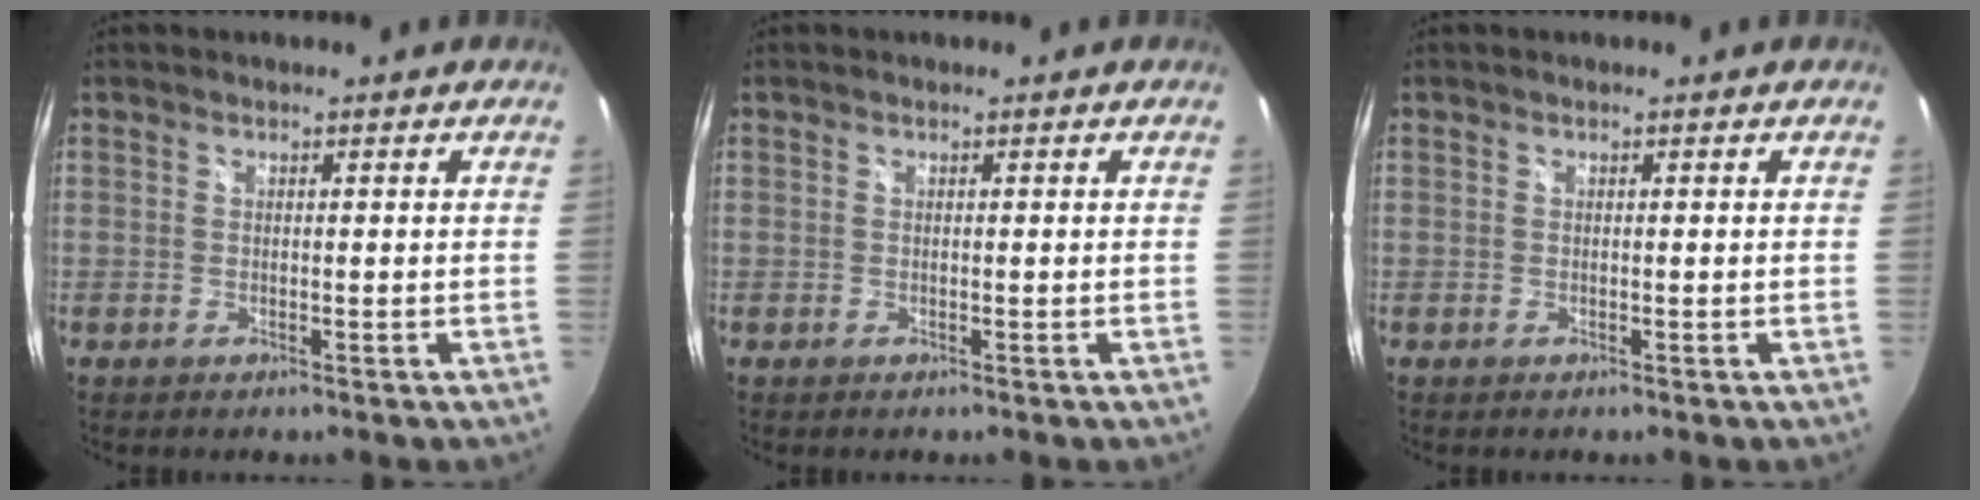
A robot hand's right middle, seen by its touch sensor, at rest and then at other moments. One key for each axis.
{"total": 0.0}
{"total": 0.0}